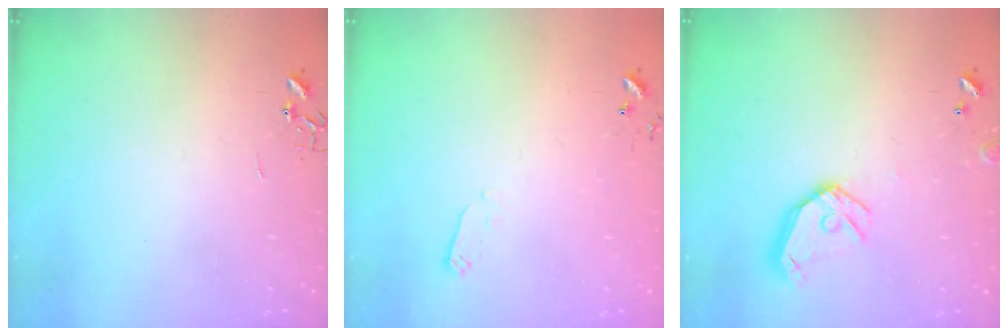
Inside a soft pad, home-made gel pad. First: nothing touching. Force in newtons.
{"total": 2.4, "press": 2.4, "slide": 0.4}
{"total": 13.0, "press": 12.9, "slide": 1.9}